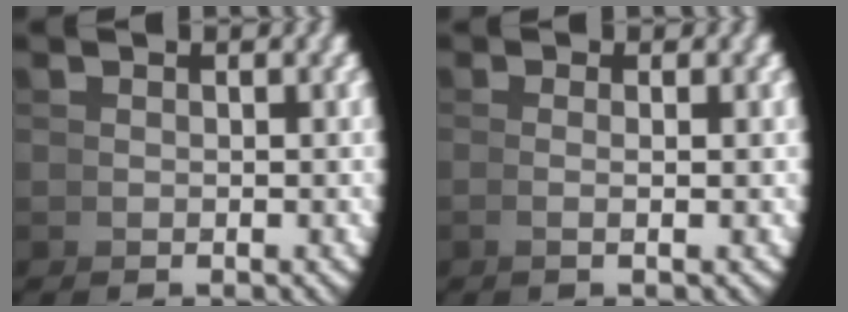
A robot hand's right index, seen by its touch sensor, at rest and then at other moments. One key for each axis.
{"total": 1.6, "fx": 0.0, "fy": -1.1, "fz": 1.1, "tx": -0.024, "ty": 0.002, "tz": 0.001}